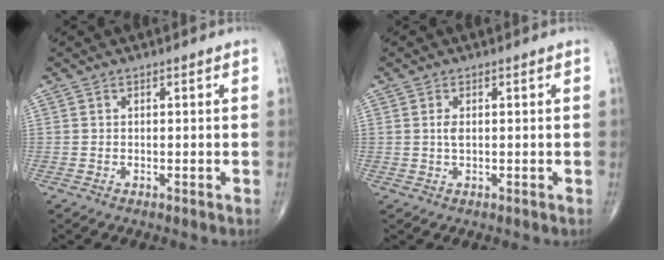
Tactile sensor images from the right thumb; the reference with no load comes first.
{"total": 1.7, "force": [0.3, 0.8, 1.5], "torque": [-0.031, -0.001, 0.008]}